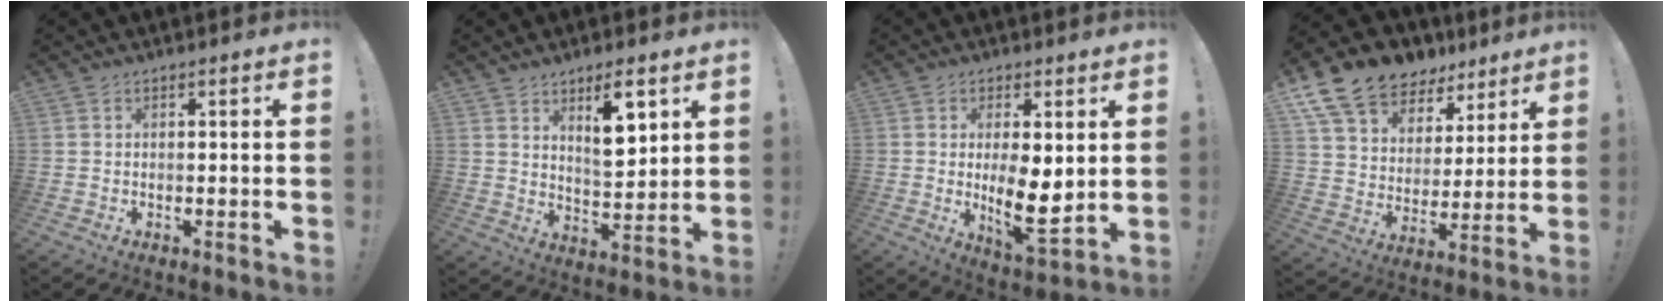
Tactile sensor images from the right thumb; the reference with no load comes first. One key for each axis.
{"total": 10.1, "fx": 5.9, "fy": 4.0, "fz": 7.2, "tx": -0.089, "ty": -0.034, "tz": 0.099}
{"total": 11.0, "fx": -0.1, "fy": 4.4, "fz": 10.1, "tx": -0.164, "ty": -0.024, "tz": -0.001}
{"total": 13.7, "fx": 9.9, "fy": 8.5, "fz": 4.3, "tx": -0.082, "ty": -0.072, "tz": 0.187}